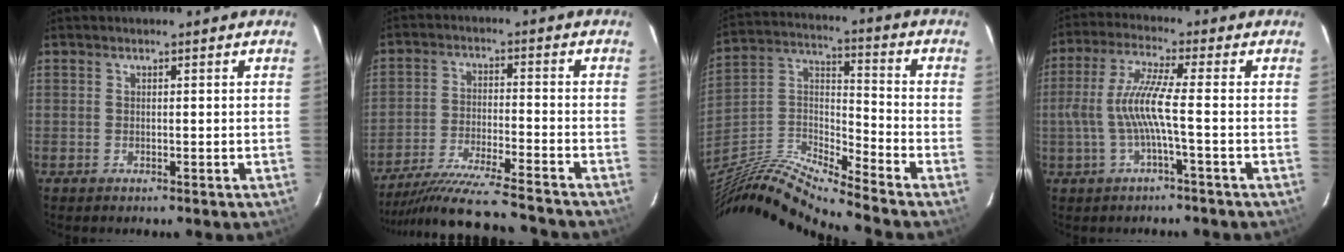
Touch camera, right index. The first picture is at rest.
{"total": 17.6, "force": [-16.0, 0.3, 7.3], "torque": [-0.146, -0.030, -0.257]}
{"total": 18.0, "force": [-15.6, -0.6, 9.0], "torque": [-0.189, -0.016, -0.308]}
{"total": 8.0, "force": [-1.7, -0.1, 7.9], "torque": [-0.167, 0.001, -0.026]}